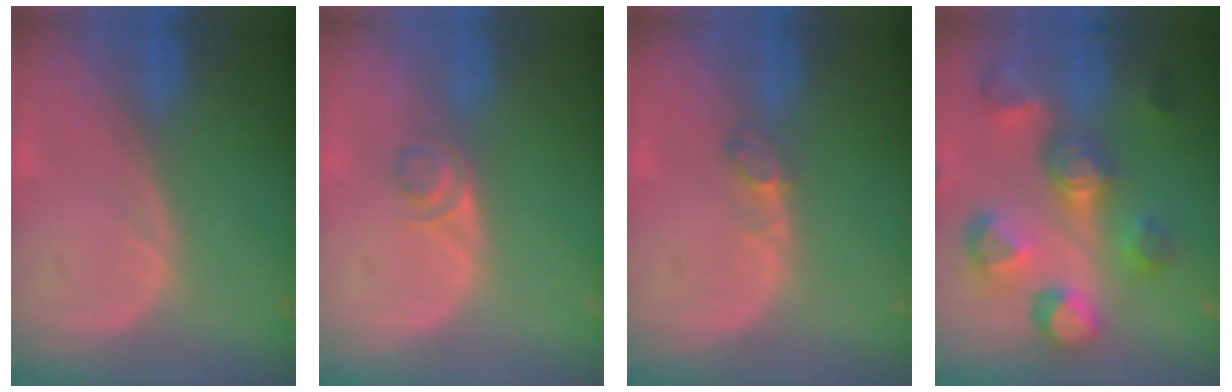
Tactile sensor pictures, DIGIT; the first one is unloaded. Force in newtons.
{"total": 2.3, "press": 2.1, "slide": 1.0}
{"total": 2.0, "press": 1.9, "slide": 0.4}
{"total": 11.1, "press": 10.1, "slide": 4.7}